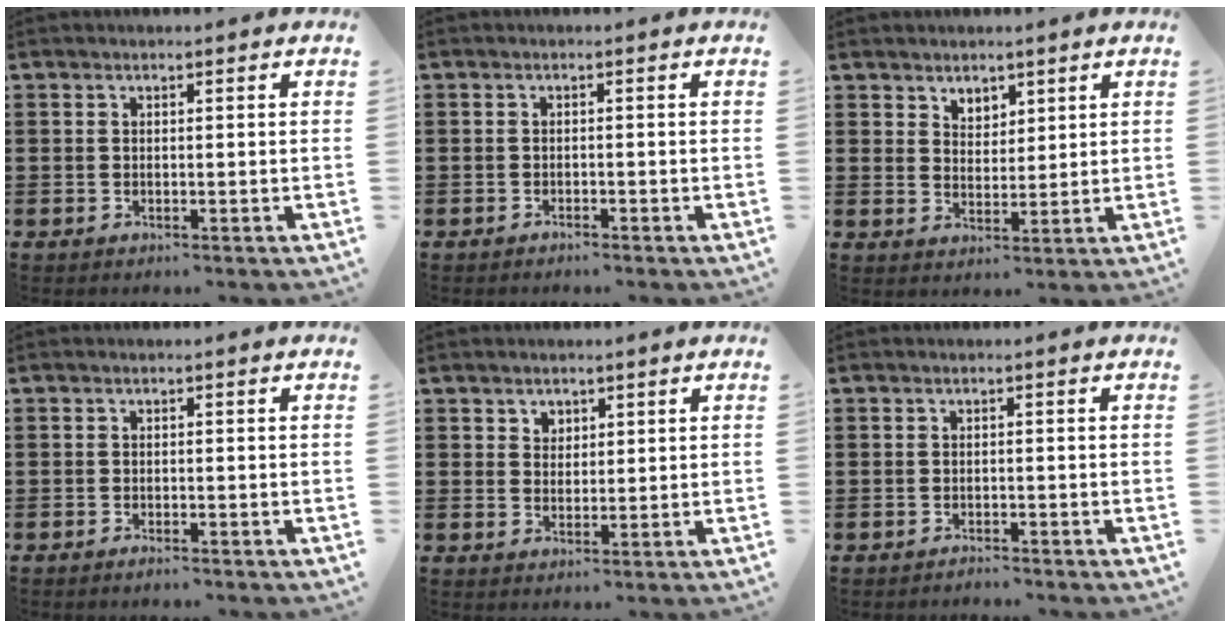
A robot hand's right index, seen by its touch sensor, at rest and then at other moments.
{"total": 0.9, "force": [-0.9, 0.1, 0.1], "torque": [-0.004, 0.001, -0.019]}
{"total": 3.2, "force": [2.5, 2.0, 0.1], "torque": [-0.012, 0.006, 0.047]}
{"total": 0.9, "force": [-0.8, 0.1, 0.3], "torque": [-0.008, -0.003, -0.016]}
{"total": 2.0, "force": [1.3, 1.6, 0.1], "torque": [-0.009, 0.007, 0.024]}
{"total": 1.1, "force": [-1.1, 0.0, 0.0], "torque": [-0.003, 0.002, -0.023]}